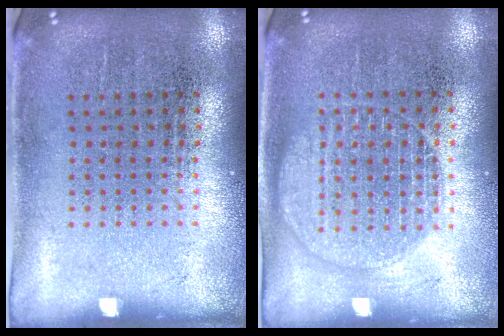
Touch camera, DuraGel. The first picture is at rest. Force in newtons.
{"total": 1.3, "press": 1.3, "slide": 0.2}